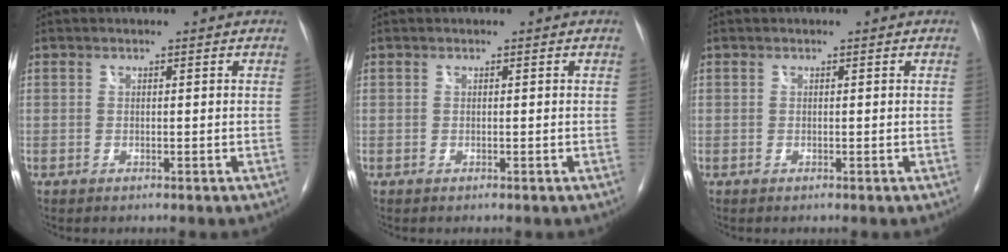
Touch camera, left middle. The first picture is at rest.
{"total": 0.0}
{"total": 0.0}